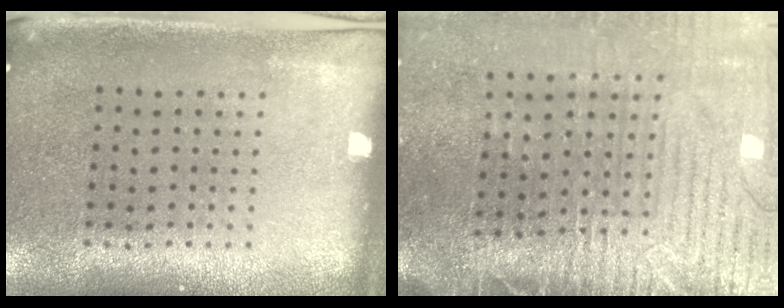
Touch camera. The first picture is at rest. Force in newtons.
{"total": 4.2, "press": 3.7, "slide": 2.1}